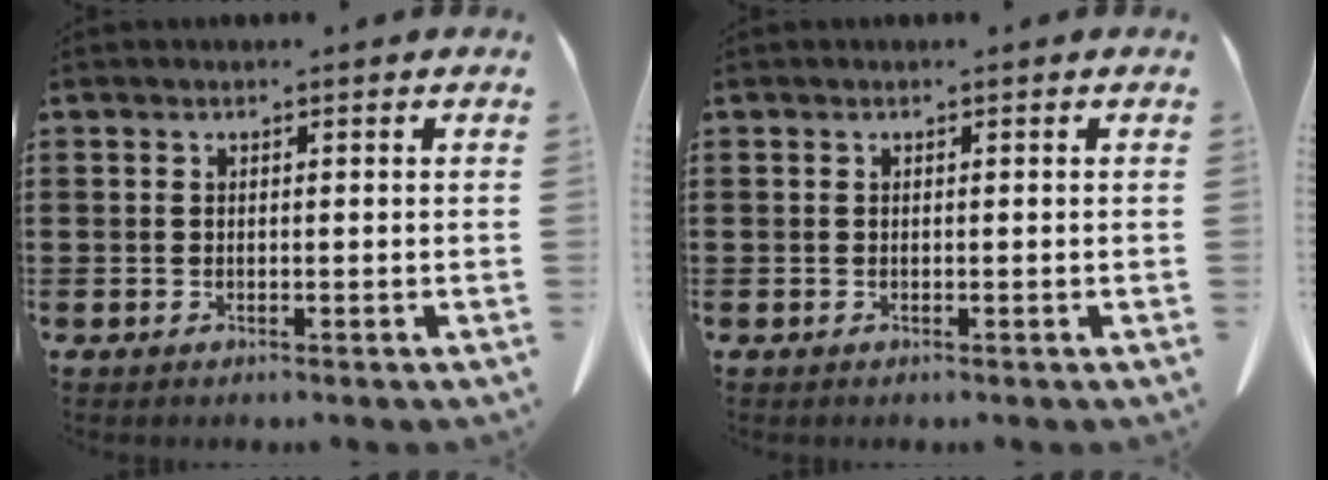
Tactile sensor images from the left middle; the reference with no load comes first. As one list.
[{"total": 0.0}]